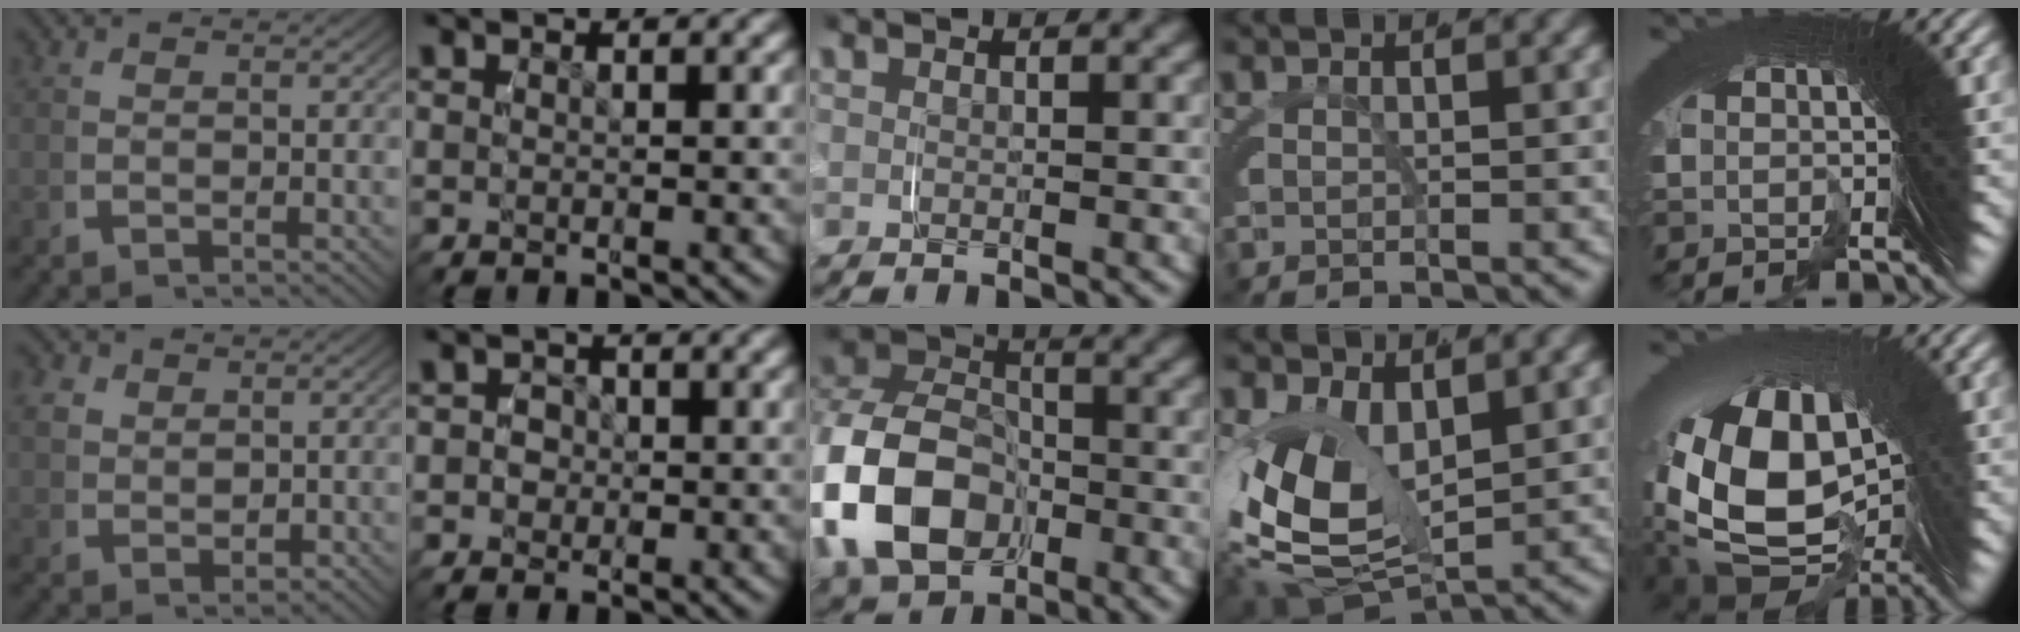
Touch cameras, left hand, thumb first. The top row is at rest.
{"thumb": {"total": 3.4, "force": [1.1, 2.7, 1.7], "torque": [-0.035, -0.013, 0.033]}, "index": {"total": 2.5, "force": [-0.5, 2.5, 0.4], "torque": [-0.013, -0.006, -0.010]}, "middle": {"total": 13.0, "force": [-2.6, 10.3, 7.5], "torque": [-0.181, -0.030, -0.043]}, "ring": {"total": 10.6, "force": [-2.1, 7.4, 7.3], "torque": [-0.171, -0.060, -0.005]}, "little": {"total": 11.6, "force": [-2.5, 8.0, 8.0], "torque": [-0.177, -0.059, -0.008]}}